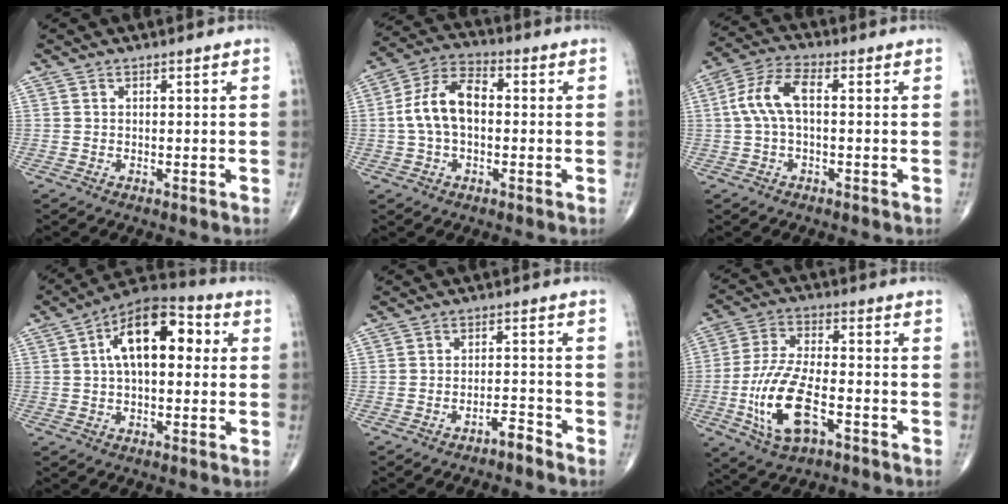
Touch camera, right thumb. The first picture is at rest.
{"total": 10.4, "force": [-0.1, 6.1, 8.4], "torque": [-0.163, 0.033, -0.009]}
{"total": 7.9, "force": [0.4, 3.6, 7.0], "torque": [-0.157, 0.028, 0.003]}
{"total": 15.0, "force": [2.9, 7.7, 12.5], "torque": [-0.188, 0.030, 0.038]}
{"total": 2.5, "force": [-2.3, 0.5, 1.1], "torque": [-0.015, 0.023, -0.037]}
{"total": 14.2, "force": [-4.8, 6.4, 11.8], "torque": [-0.242, 0.019, -0.084]}